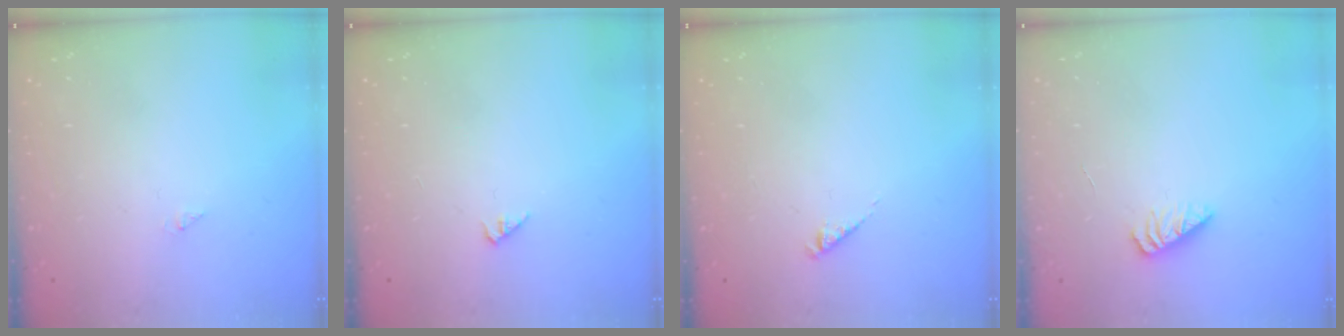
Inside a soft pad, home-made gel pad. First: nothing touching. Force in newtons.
{"total": 1.7, "press": 1.7, "slide": 0.3}
{"total": 2.3, "press": 2.3, "slide": 0.4}
{"total": 2.8, "press": 2.7, "slide": 0.3}